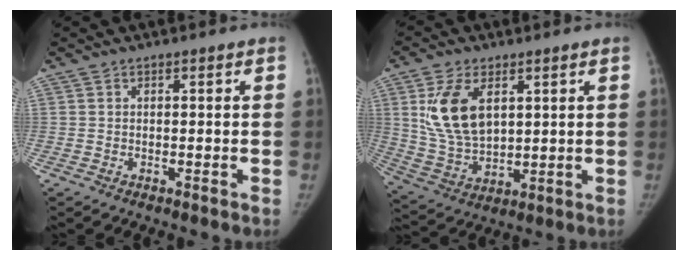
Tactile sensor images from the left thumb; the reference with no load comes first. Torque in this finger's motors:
{"motor_torque": [1.20, 1.38, 1.01, -1.10, 0.41]}